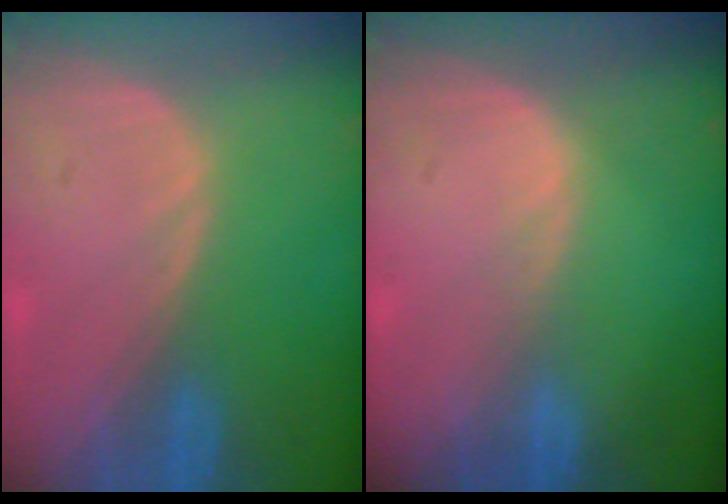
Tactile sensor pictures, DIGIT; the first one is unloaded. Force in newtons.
{"total": 0.6, "press": 0.6, "slide": 0.1}